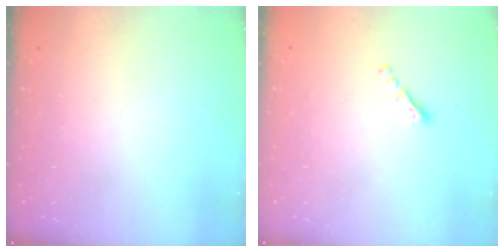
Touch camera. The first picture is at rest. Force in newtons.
{"total": 1.5, "press": 1.4, "slide": 0.5}